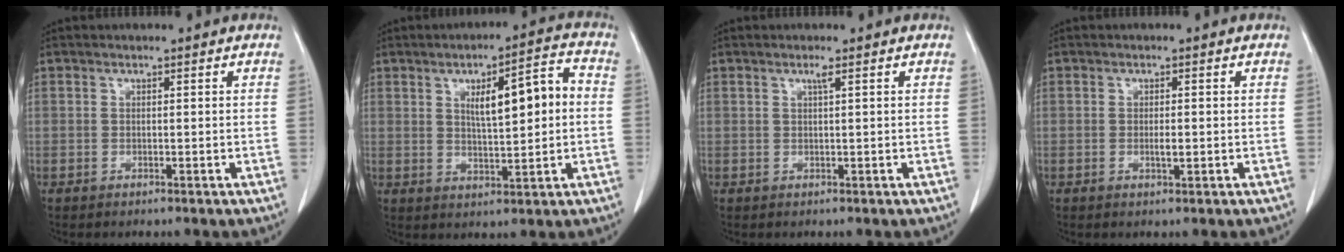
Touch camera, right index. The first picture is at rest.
{"total": 9.3, "force": [1.4, 1.9, 9.0], "torque": [-0.139, 0.021, 0.026]}
{"total": 0.9, "force": [0.4, -0.2, 0.7], "torque": [-0.019, -0.001, 0.011]}
{"total": 1.6, "force": [-0.2, 0.4, 1.6], "torque": [-0.029, -0.001, -0.003]}